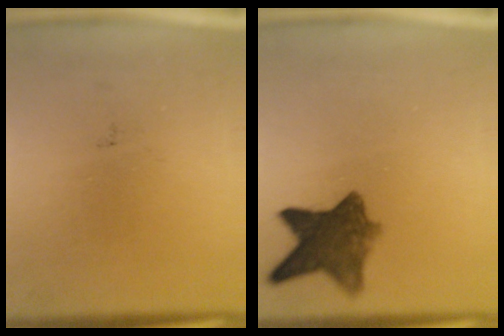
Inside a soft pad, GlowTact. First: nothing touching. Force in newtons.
{"total": 8.2}